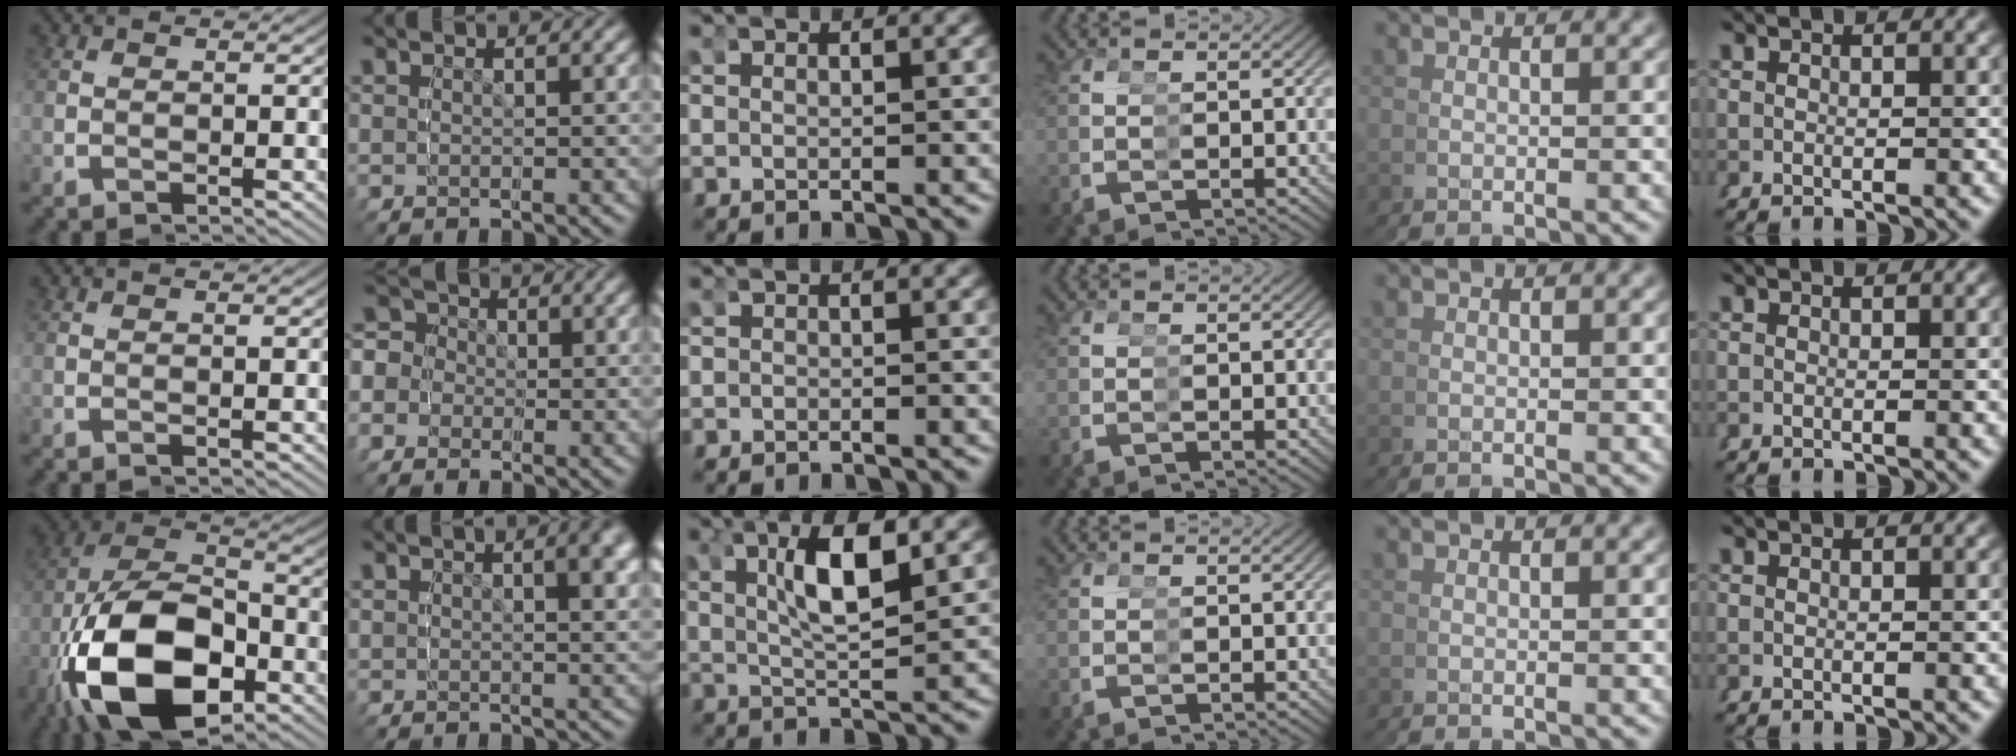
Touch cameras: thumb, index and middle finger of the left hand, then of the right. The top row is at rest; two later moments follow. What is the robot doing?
{"motion": "grasp_and_lifting", "object": "glue stick"}